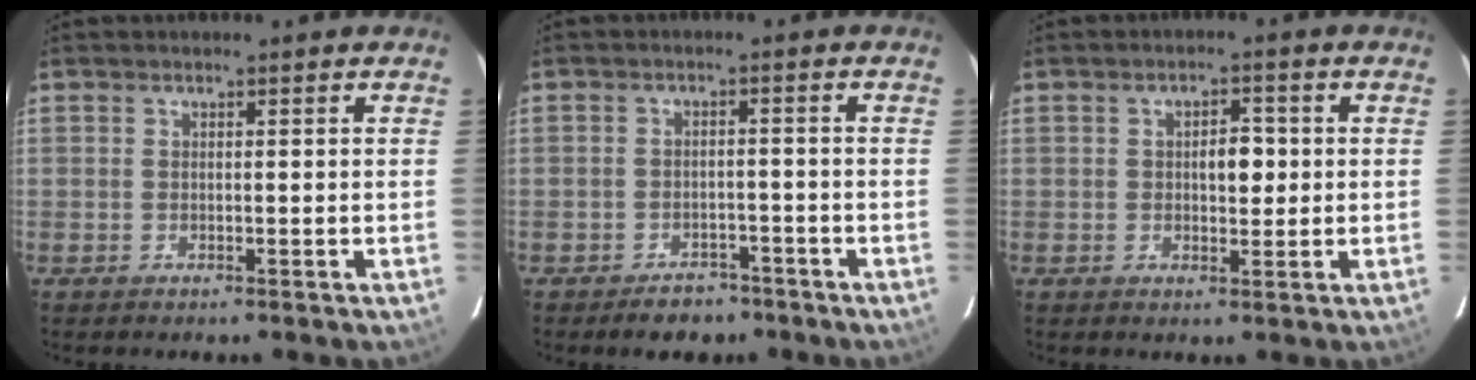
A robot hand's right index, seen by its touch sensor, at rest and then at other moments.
{"total": 4.3, "force": [-3.2, 2.5, 1.4], "torque": [-0.022, 0.005, -0.042]}
{"total": 3.8, "force": [0.2, 1.8, 3.3], "torque": [-0.050, 0.006, 0.007]}